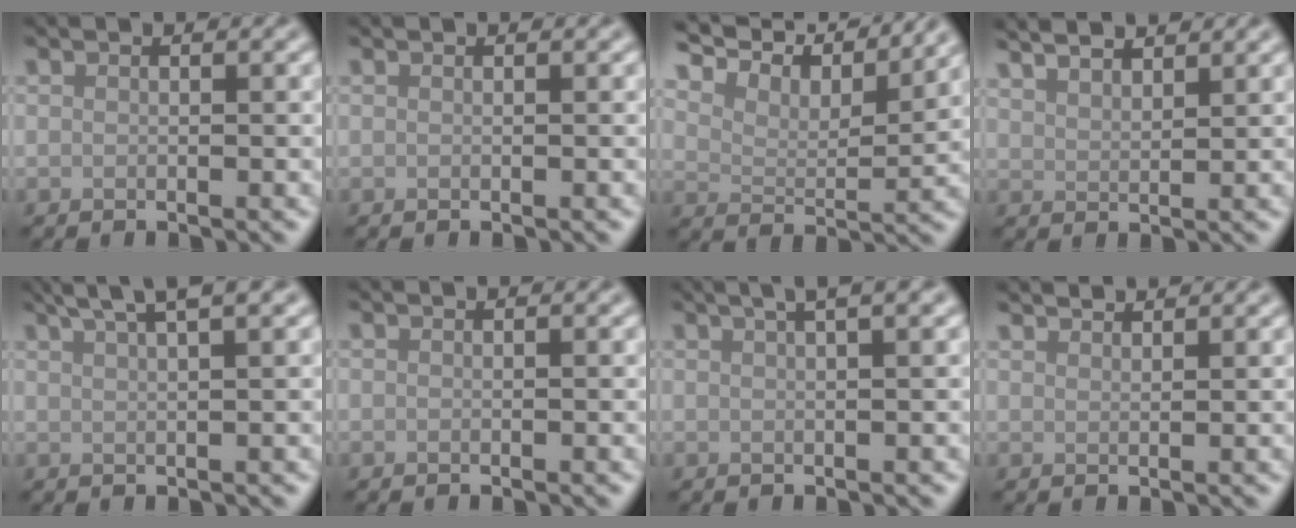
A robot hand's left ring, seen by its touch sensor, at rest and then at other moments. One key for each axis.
{"total": 0.0}
{"total": 9.1, "fx": 8.1, "fy": 1.9, "fz": 3.8, "tx": -0.089, "ty": 0.010, "tz": 0.104}
{"total": 4.2, "fx": 3.6, "fy": 1.1, "fz": 1.8, "tx": -0.020, "ty": 0.017, "tz": 0.043}
{"total": 4.8, "fx": 3.4, "fy": 1.0, "fz": 3.3, "tx": -0.040, "ty": 0.021, "tz": 0.038}
{"total": 0.0}
{"total": 5.1, "fx": 3.1, "fy": 1.8, "fz": 3.6, "tx": -0.023, "ty": 0.029, "tz": 0.015}
{"total": 1.9, "fx": 1.9, "fy": 0.1, "fz": 0.3, "tx": -0.003, "ty": 0.002, "tz": 0.028}